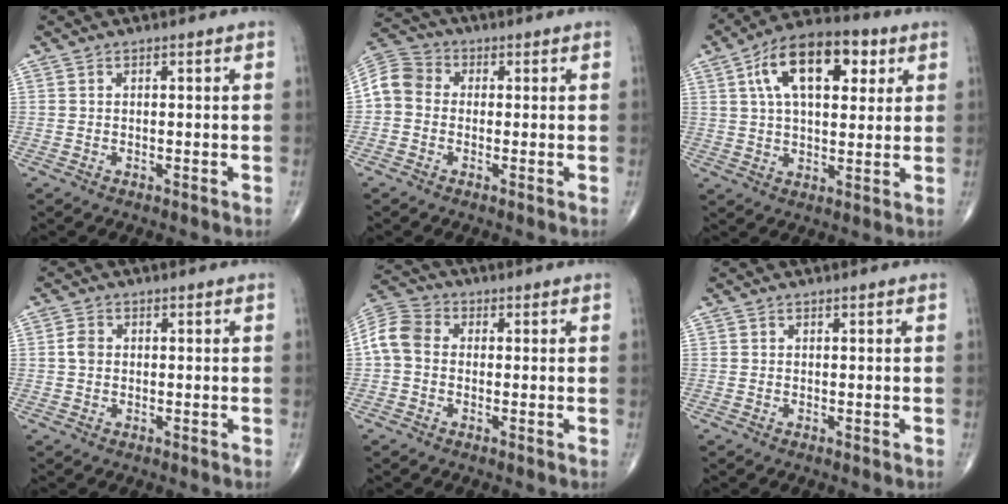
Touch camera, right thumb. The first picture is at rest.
{"total": 7.1, "force": [-0.4, 6.0, 3.7], "torque": [-0.061, 0.023, -0.023]}
{"total": 16.6, "force": [6.0, 8.5, 13.0], "torque": [-0.188, 0.005, 0.093]}
{"total": 2.3, "force": [0.1, 1.8, 1.4], "torque": [-0.023, 0.003, -0.002]}
{"total": 7.2, "force": [-0.1, 5.6, 4.6], "torque": [-0.088, 0.022, -0.015]}
{"total": 0.0}